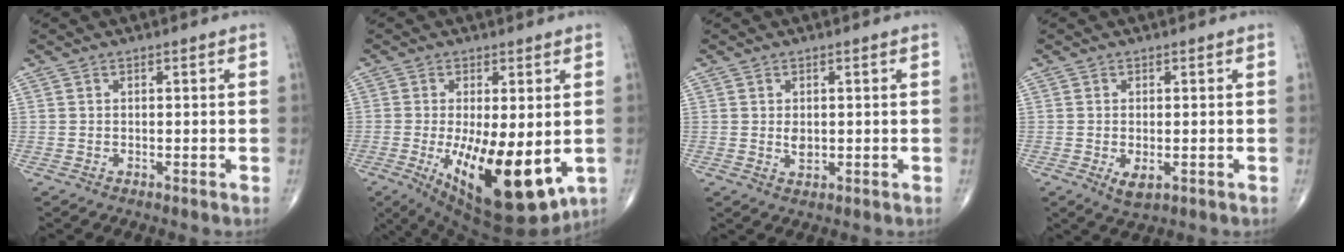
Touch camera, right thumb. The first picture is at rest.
{"total": 18.4, "force": [-4.1, 6.9, 16.5], "torque": [-0.245, -0.034, -0.039]}
{"total": 2.0, "force": [0.2, 1.3, 1.5], "torque": [-0.021, -0.006, 0.007]}
{"total": 3.1, "force": [-0.9, 1.4, 2.6], "torque": [-0.046, -0.008, -0.010]}